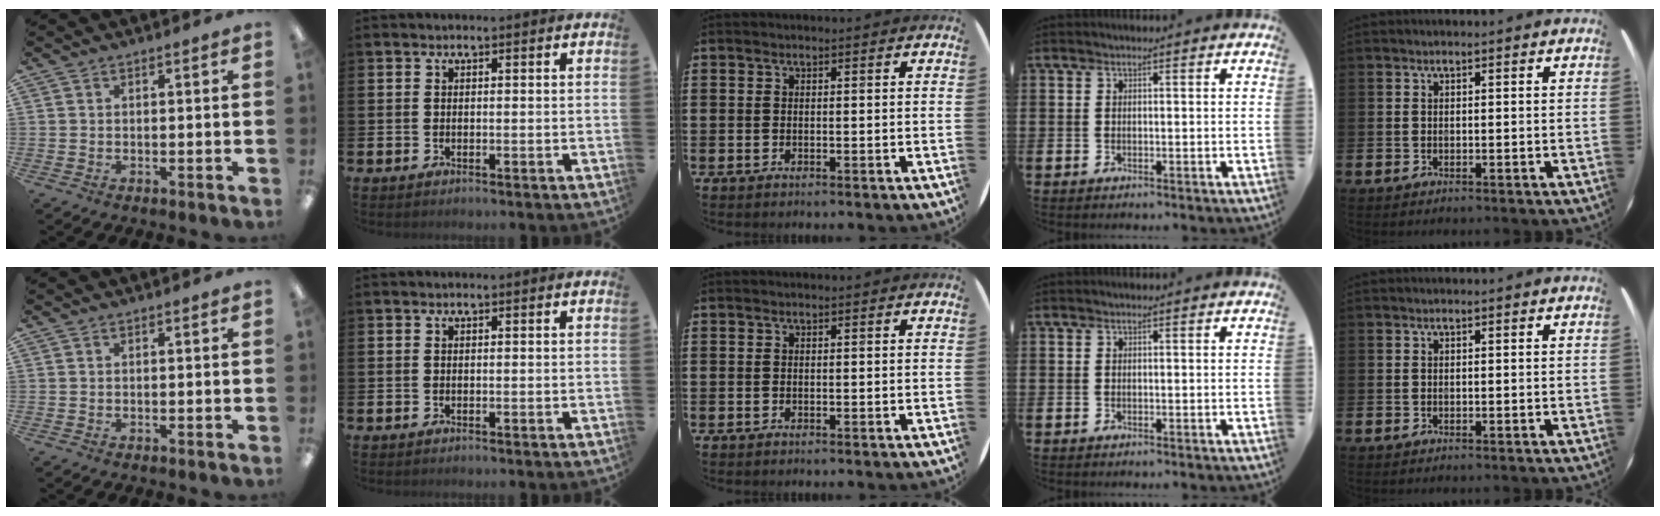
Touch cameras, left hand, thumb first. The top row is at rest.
{}